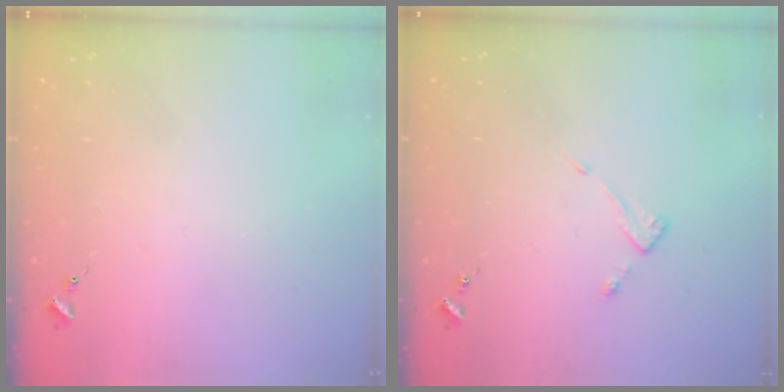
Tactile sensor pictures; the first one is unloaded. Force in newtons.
{"total": 3.8, "press": 3.7, "slide": 0.4}